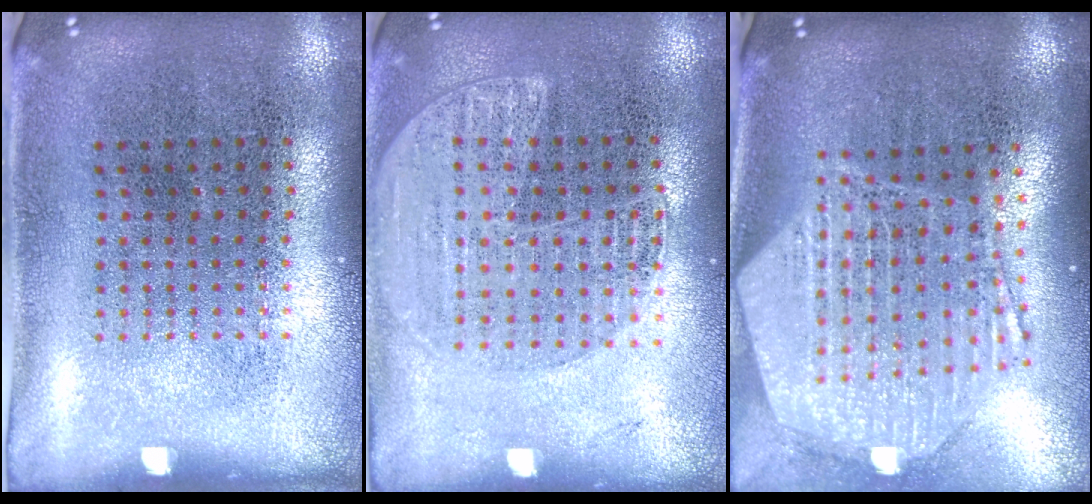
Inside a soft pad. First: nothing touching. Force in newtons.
{"total": 1.5, "press": 1.4, "slide": 0.4}
{"total": 3.0, "press": 2.4, "slide": 1.8}